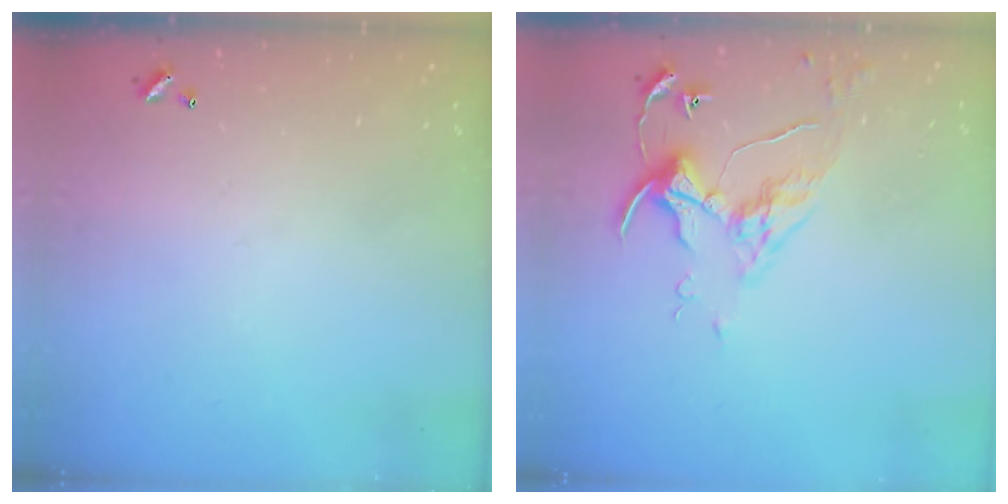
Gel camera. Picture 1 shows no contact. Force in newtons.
{"total": 5.0, "press": 5.0, "slide": 0.7}